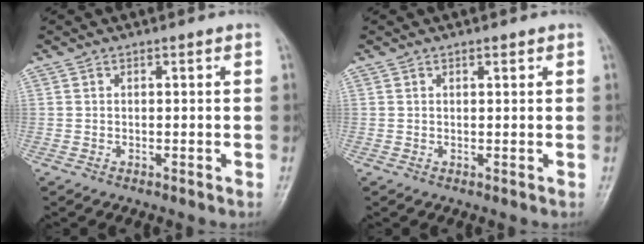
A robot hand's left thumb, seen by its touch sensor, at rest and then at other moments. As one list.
[{"total": 0.7, "force": [0.5, 0.3, 0.3], "torque": [-0.004, -0.002, 0.007]}]